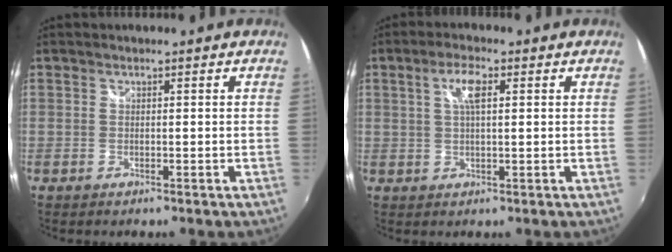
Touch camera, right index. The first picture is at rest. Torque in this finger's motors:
{"motor_torque": [0.66, 0.18, 0.29, 0.08]}